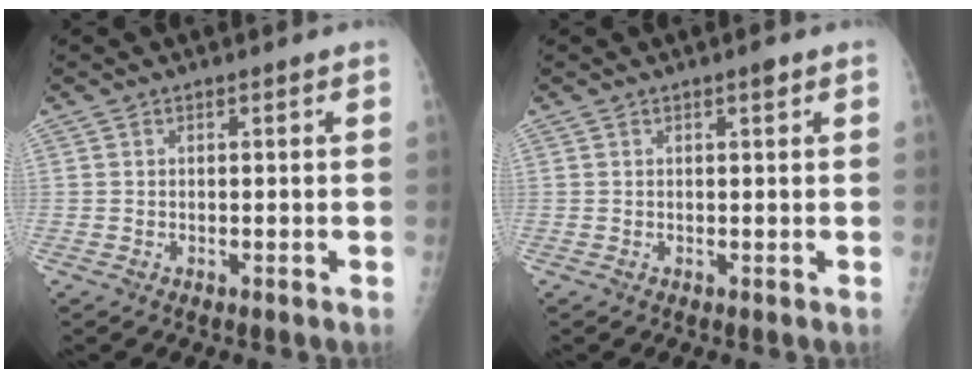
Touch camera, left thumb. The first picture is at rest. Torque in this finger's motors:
{"motor_torque": [0.62, 0.18, 0.43, 0.26, 0.00]}